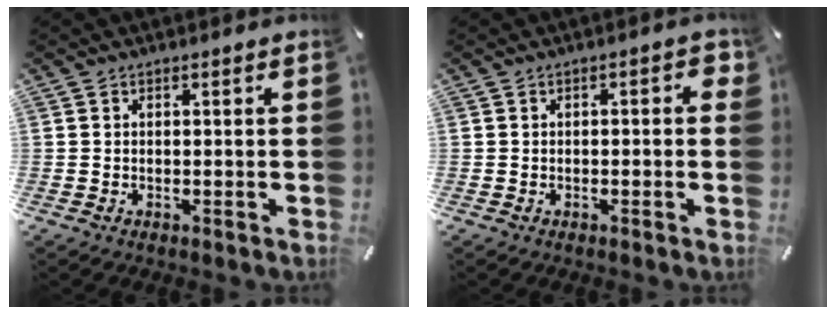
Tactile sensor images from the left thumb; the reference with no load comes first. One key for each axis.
{"total": 2.4, "fx": -0.7, "fy": 1.1, "fz": 2.0, "tx": -0.025, "ty": 0.005, "tz": -0.016}